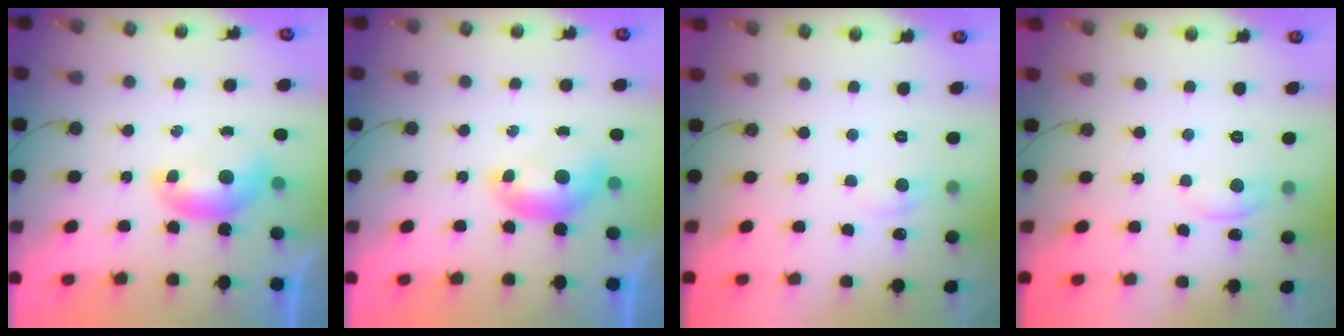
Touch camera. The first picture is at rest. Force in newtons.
{"total": 0.0}
{"total": 1.0, "press": 0.6, "slide": 0.8}
{"total": 0.0}